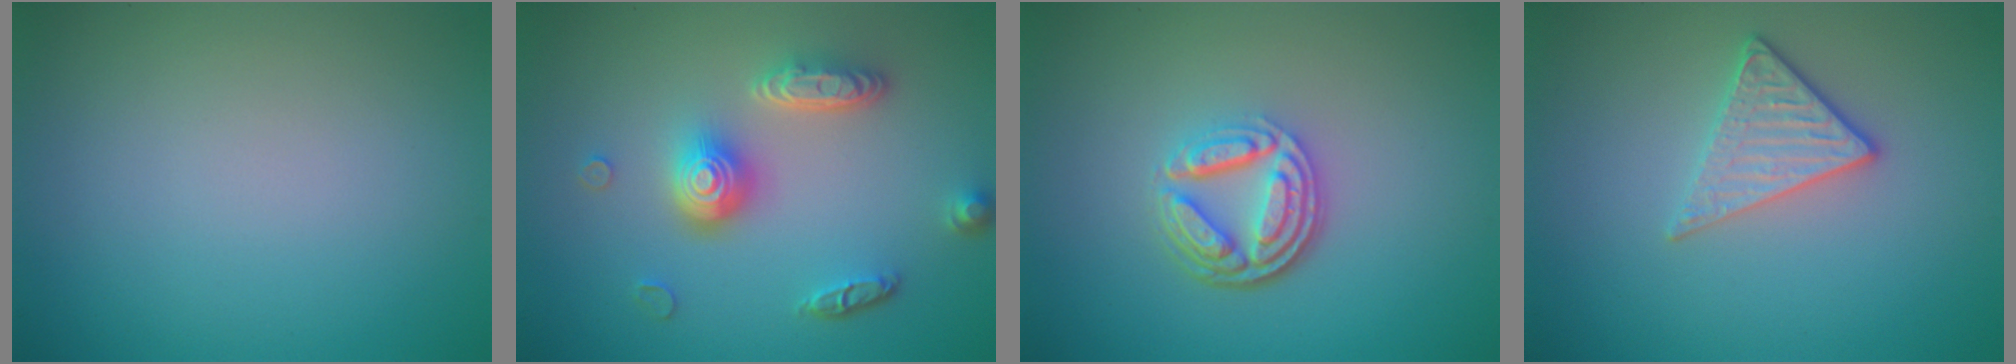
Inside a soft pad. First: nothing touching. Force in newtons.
{"total": 4.7, "press": 3.7, "slide": 3.0}
{"total": 4.6, "press": 3.4, "slide": 3.1}
{"total": 2.9, "press": 2.6, "slide": 1.3}